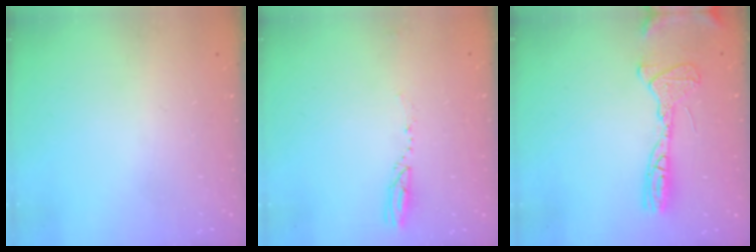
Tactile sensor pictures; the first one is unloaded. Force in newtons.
{"total": 3.3, "press": 3.2, "slide": 0.5}
{"total": 12.5, "press": 12.3, "slide": 2.3}